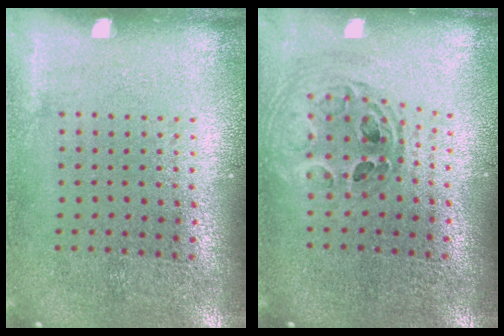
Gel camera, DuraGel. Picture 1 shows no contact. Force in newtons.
{"total": 0.8, "press": 0.7, "slide": 0.2}